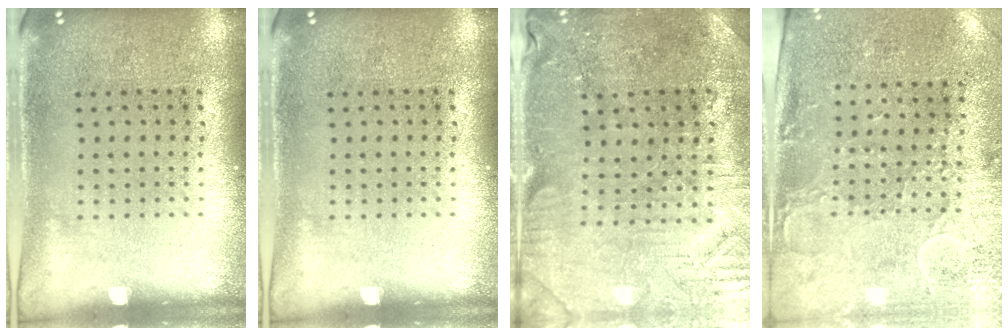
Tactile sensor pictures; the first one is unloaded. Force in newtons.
{"total": 0.0}
{"total": 1.2, "press": 1.1, "slide": 0.4}
{"total": 2.9, "press": 2.4, "slide": 1.7}